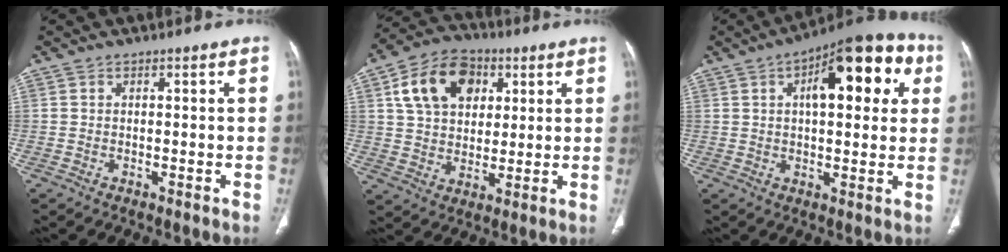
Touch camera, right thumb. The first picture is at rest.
{"total": 14.6, "force": [5.1, 10.6, 8.7], "torque": [-0.126, 0.002, 0.084]}
{"total": 18.8, "force": [5.9, 8.2, 15.9], "torque": [-0.177, 0.018, 0.076]}